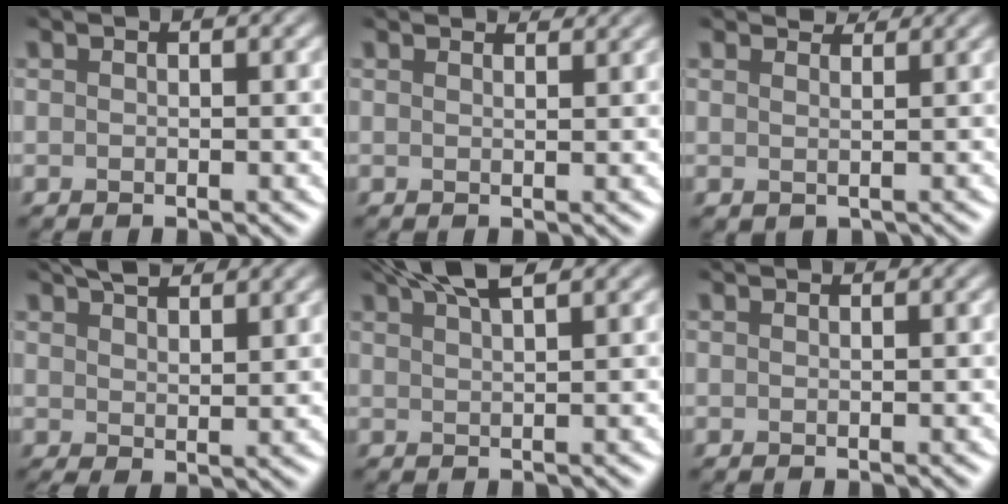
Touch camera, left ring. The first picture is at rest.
{"total": 2.4, "force": [2.3, 0.2, 0.5], "torque": [-0.014, 0.002, 0.025]}
{"total": 2.6, "force": [2.2, 1.2, 0.6], "torque": [-0.019, -0.002, 0.026]}
{"total": 4.3, "force": [3.2, 1.4, 2.5], "torque": [-0.045, 0.006, 0.059]}
{"total": 4.0, "force": [3.0, 0.8, 2.6], "torque": [-0.029, 0.013, 0.046]}
{"total": 1.1, "force": [1.1, 0.0, 0.2], "torque": [-0.007, -0.004, 0.011]}